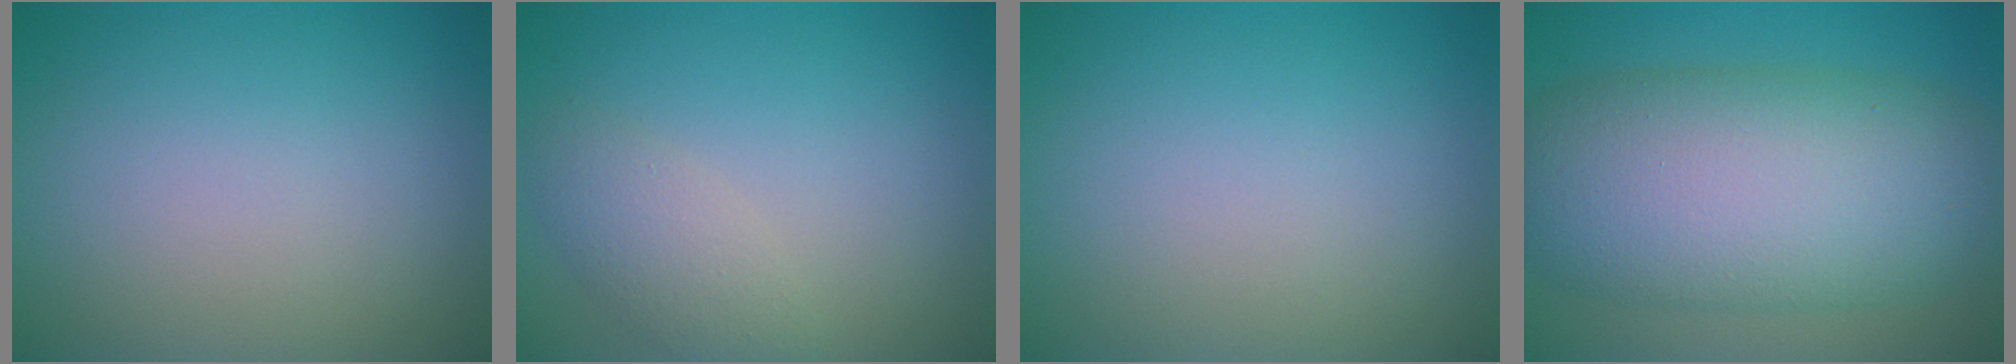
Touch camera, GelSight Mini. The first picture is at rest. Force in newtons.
{"total": 2.4, "press": 2.4, "slide": 0.2}
{"total": 0.0}
{"total": 12.5, "press": 12.5, "slide": 0.5}